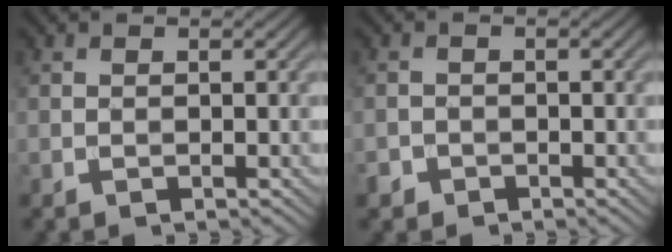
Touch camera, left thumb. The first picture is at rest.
{"total": 1.6, "force": [-1.1, 1.2, 0.2], "torque": [-0.001, -0.003, -0.025]}